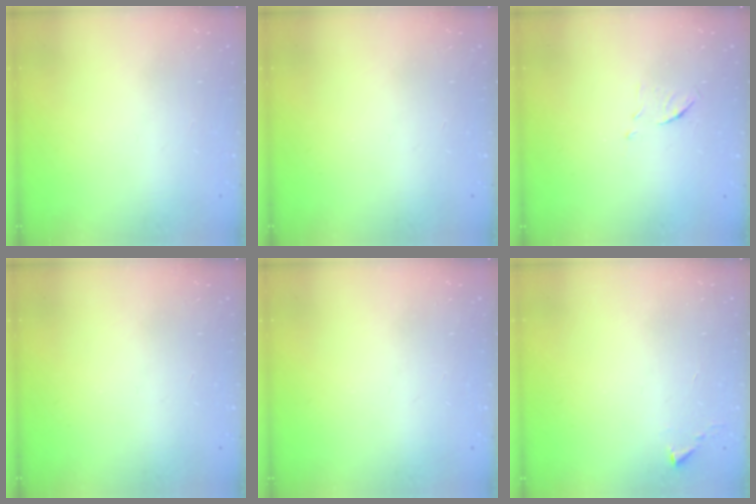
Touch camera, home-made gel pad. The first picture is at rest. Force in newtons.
{"total": 0.0}
{"total": 5.9, "press": 5.9, "slide": 0.5}
{"total": 0.0}
{"total": 0.0}
{"total": 1.1, "press": 1.1, "slide": 0.1}